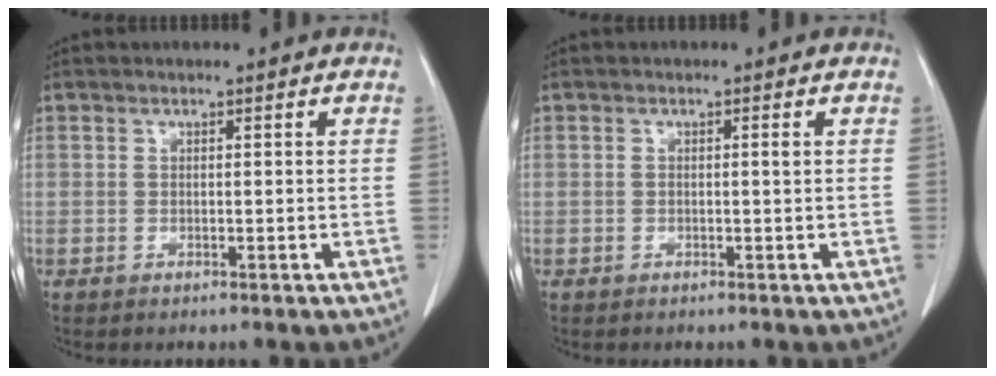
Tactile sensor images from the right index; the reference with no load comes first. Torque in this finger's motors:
{"motor_torque": [-0.03, 0.05, 0.00, 0.00]}